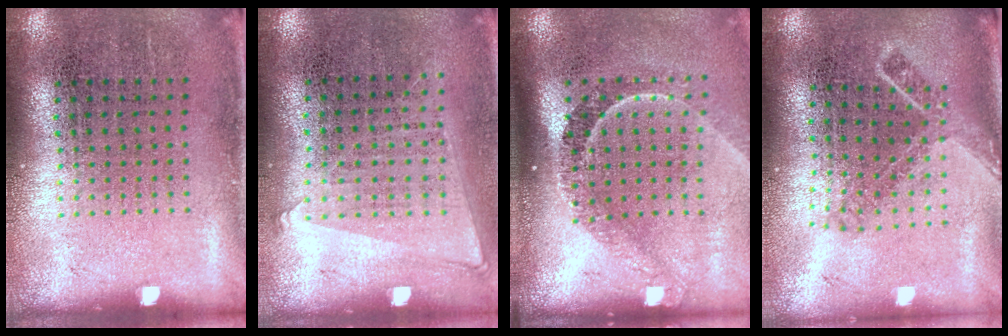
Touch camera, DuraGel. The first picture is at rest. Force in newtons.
{"total": 1.1, "press": 1.0, "slide": 0.5}
{"total": 2.2, "press": 1.5, "slide": 1.5}
{"total": 1.8, "press": 1.3, "slide": 1.3}